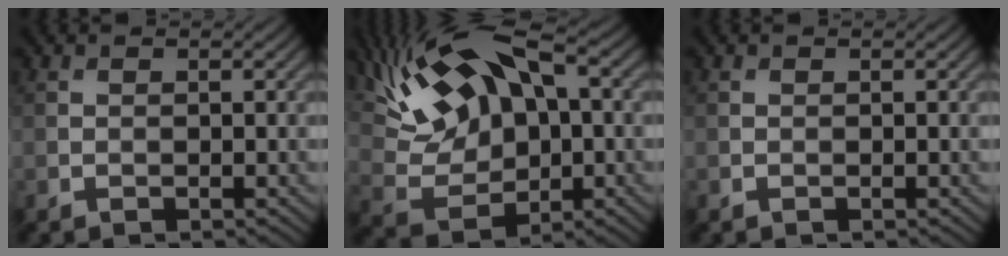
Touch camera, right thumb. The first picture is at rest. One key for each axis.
{"total": 15.0, "fx": 4.9, "fy": 7.9, "fz": 11.8, "tx": -0.255, "ty": 0.026, "tz": 0.082}
{"total": 0.0}